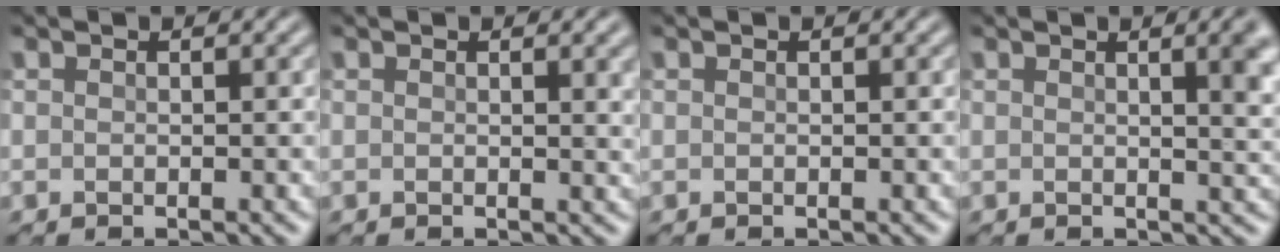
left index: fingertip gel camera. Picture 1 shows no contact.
{"total": 1.9, "force": [0.7, 0.9, 1.5], "torque": [-0.027, -0.001, 0.012]}
{"total": 0.0}
{"total": 3.5, "force": [0.8, 1.3, 3.2], "torque": [-0.047, -0.002, 0.018]}